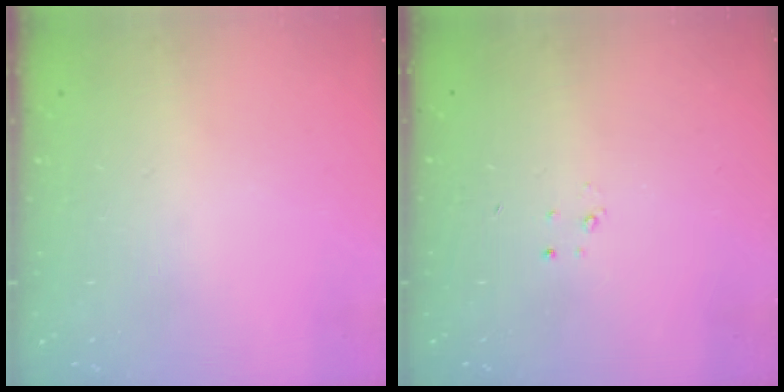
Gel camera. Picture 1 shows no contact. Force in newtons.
{"total": 2.3, "press": 2.3, "slide": 0.3}